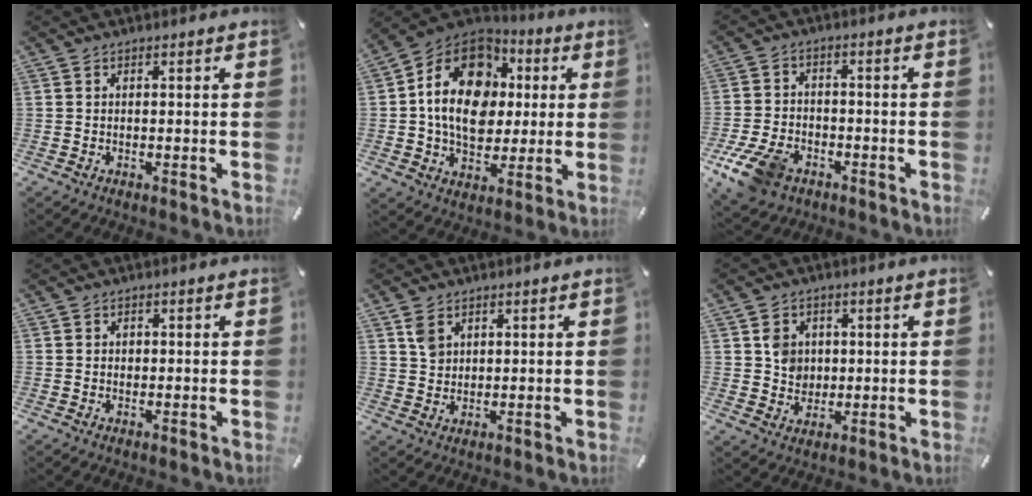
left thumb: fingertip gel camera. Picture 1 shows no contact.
{"total": 17.7, "force": [1.3, 13.9, 10.9], "torque": [-0.203, 0.004, 0.022]}
{"total": 10.0, "force": [-5.7, 6.4, 5.2], "torque": [-0.114, 0.026, -0.104]}
{"total": 0.8, "force": [0.0, 0.8, 0.2], "torque": [-0.006, 0.004, -0.002]}
{"total": 4.0, "force": [1.9, 3.2, 1.4], "torque": [-0.019, -0.003, 0.034]}
{"total": 5.7, "force": [1.0, 5.4, 1.5], "torque": [-0.018, 0.003, 0.018]}